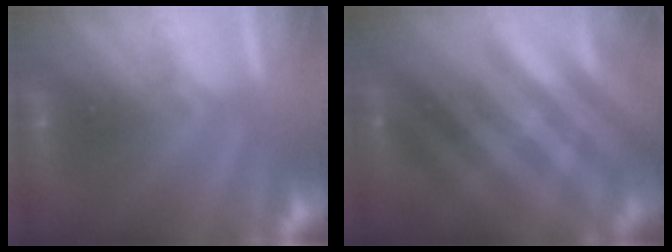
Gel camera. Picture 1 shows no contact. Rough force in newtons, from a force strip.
{"total": 2.4}